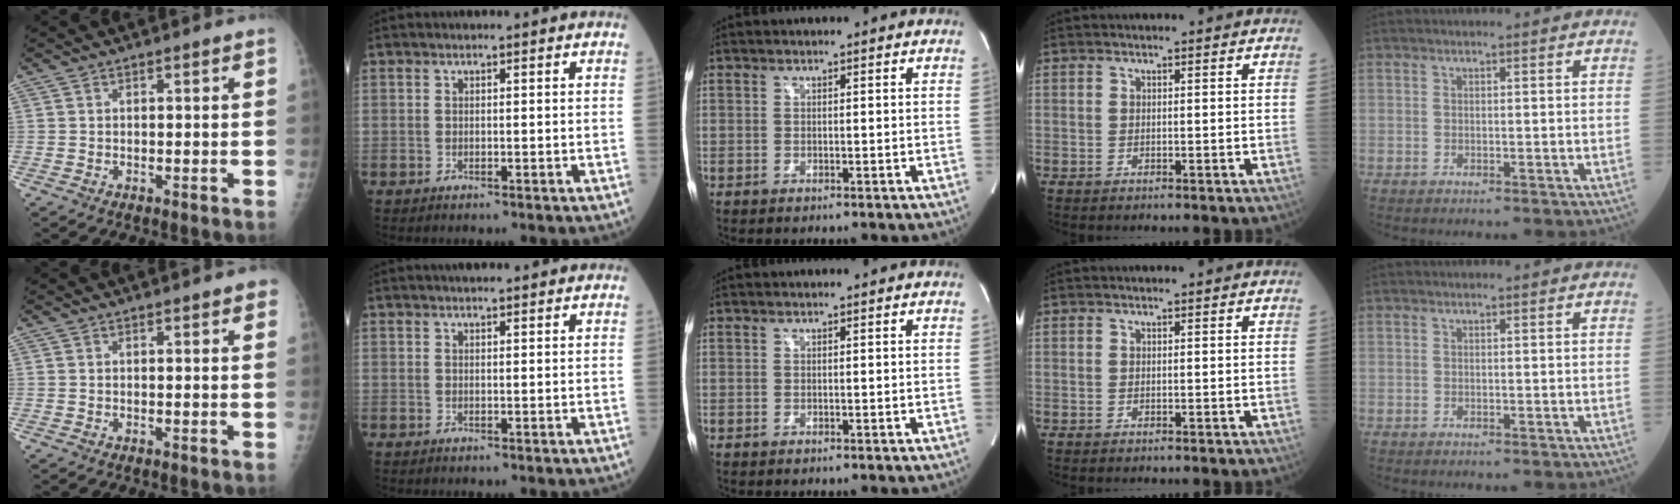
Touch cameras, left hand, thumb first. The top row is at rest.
{"thumb": {"total": 2.2, "force": [1.4, 0.6, 1.6], "torque": [-0.014, 0.000, 0.015]}, "index": {"total": 4.1, "force": [3.5, 0.7, 2.1], "torque": [-0.025, 0.021, 0.044]}}